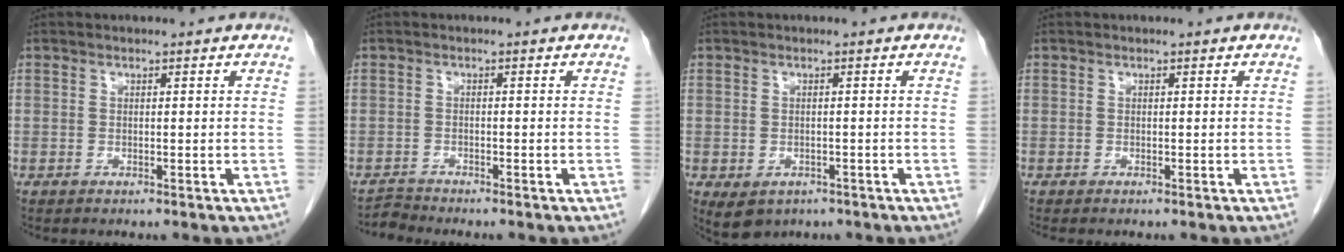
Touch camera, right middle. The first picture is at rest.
{"total": 1.4, "force": [-1.2, -0.4, -0.6], "torque": [0.014, -0.012, -0.024]}
{"total": 4.1, "force": [-2.1, 3.0, 1.9], "torque": [-0.030, -0.004, -0.020]}
{"total": 0.0}